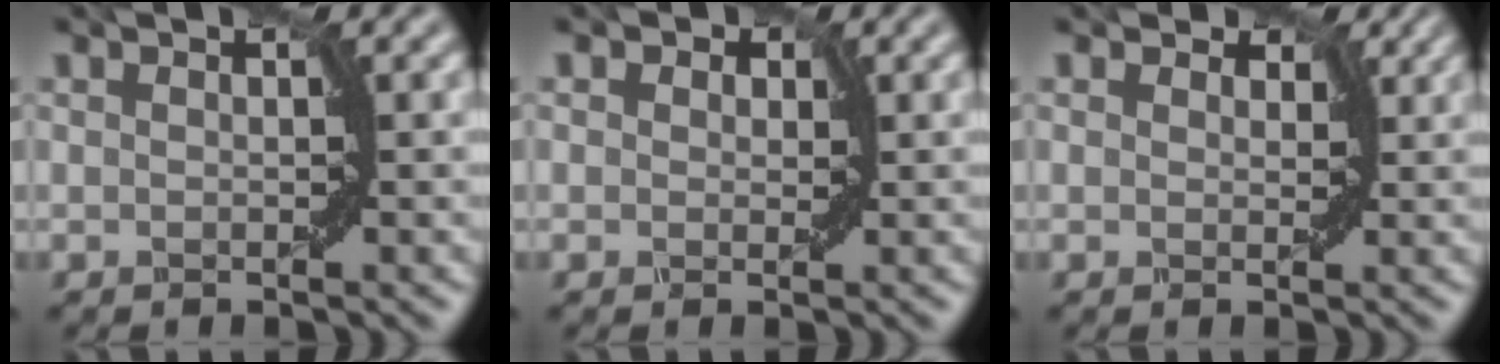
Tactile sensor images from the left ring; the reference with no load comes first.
{"total": 2.2, "force": [1.1, 1.6, 1.1], "torque": [-0.015, 0.008, 0.000]}
{"total": 2.5, "force": [1.6, 1.5, 1.2], "torque": [-0.018, 0.003, 0.017]}